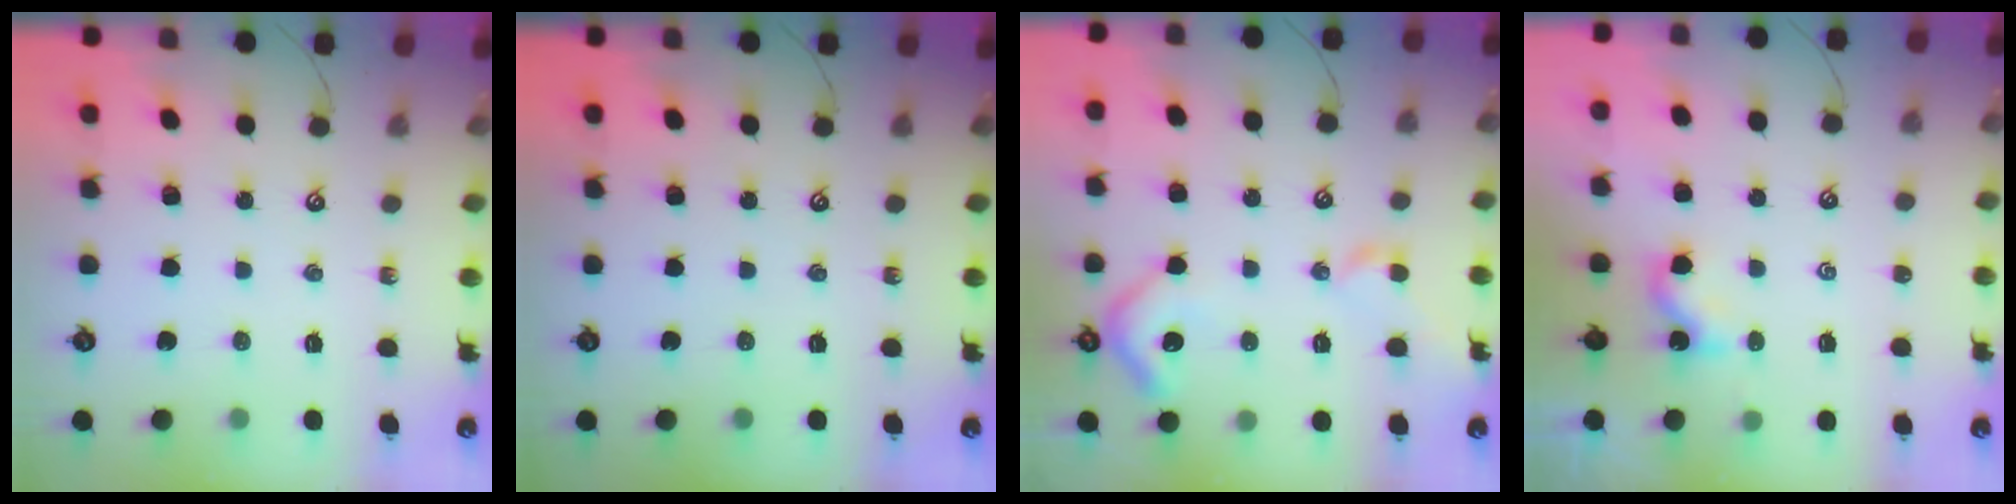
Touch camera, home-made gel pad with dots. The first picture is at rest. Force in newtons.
{"total": 0.0}
{"total": 6.9, "press": 6.8, "slide": 1.3}
{"total": 1.2, "press": 1.2, "slide": 0.2}